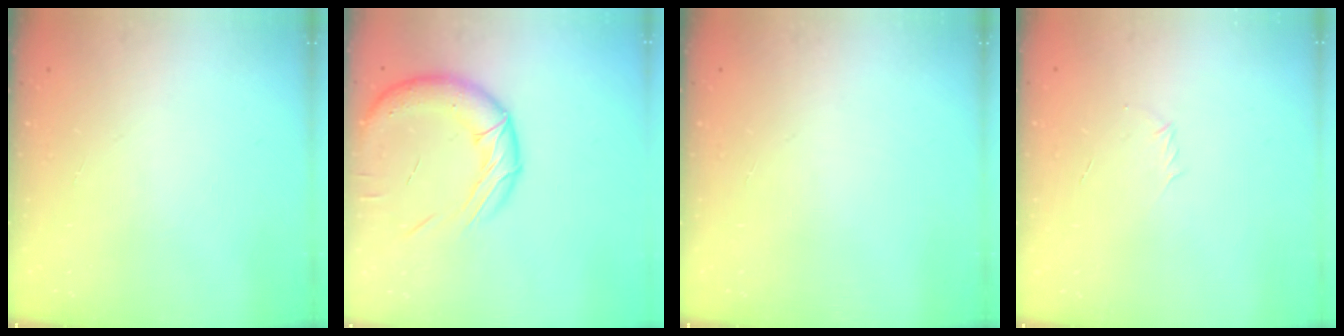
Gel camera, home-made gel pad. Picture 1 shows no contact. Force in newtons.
{"total": 18.1, "press": 17.9, "slide": 2.6}
{"total": 0.0}
{"total": 2.9, "press": 2.8, "slide": 0.8}